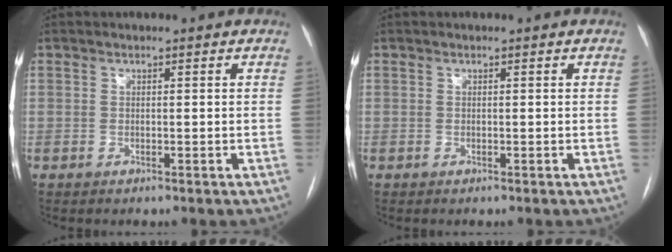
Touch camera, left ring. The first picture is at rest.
{"total": 0.0}